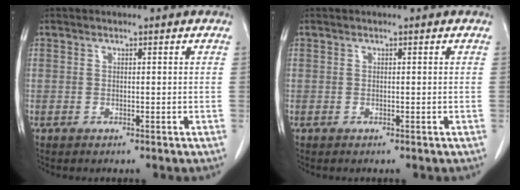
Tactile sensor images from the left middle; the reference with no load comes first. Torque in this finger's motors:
{"motor_torque": [0.02, -0.02, -0.12, -0.01]}